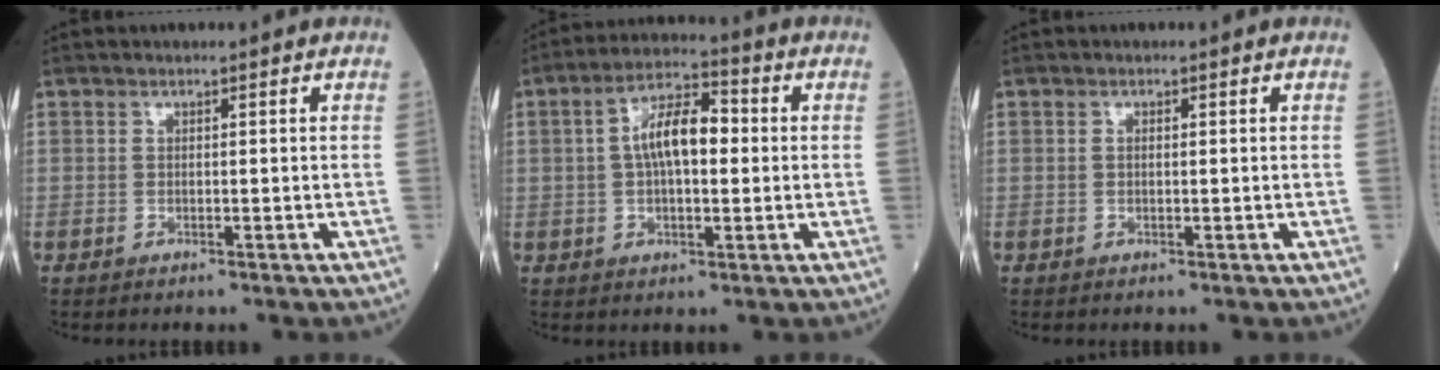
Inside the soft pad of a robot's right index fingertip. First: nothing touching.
{"total": 8.9, "force": [0.9, 3.4, 8.1], "torque": [-0.152, 0.024, 0.011]}
{"total": 0.6, "force": [0.1, 0.2, 0.5], "torque": [-0.012, 0.000, 0.001]}